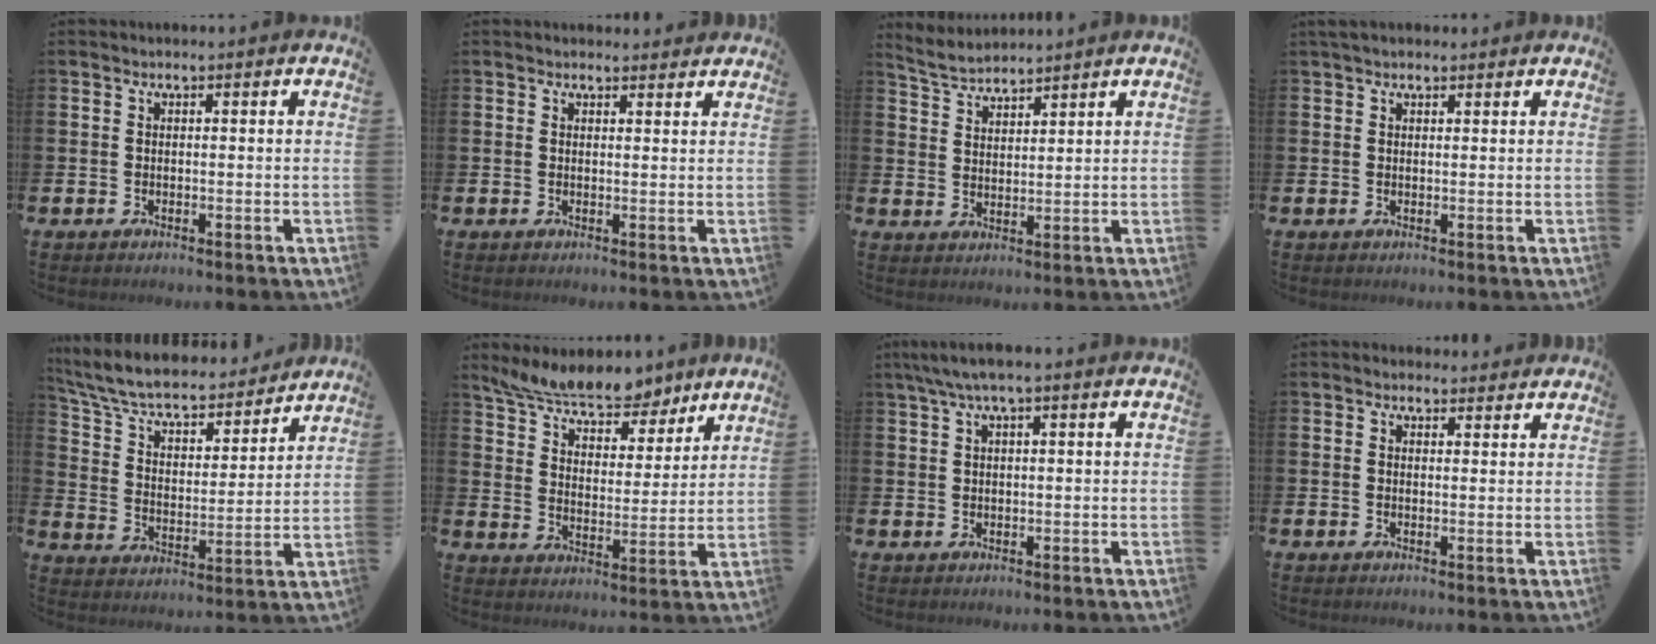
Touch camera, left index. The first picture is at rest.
{"total": 1.5, "force": [1.4, 0.5, 0.0], "torque": [0.008, -0.002, 0.025]}
{"total": 3.9, "force": [3.9, 0.2, 0.0], "torque": [-0.021, -0.016, 0.073]}
{"total": 1.8, "force": [1.5, 0.7, 0.6], "torque": [-0.004, 0.004, 0.025]}
{"total": 7.7, "force": [6.9, 2.2, 2.4], "torque": [-0.085, -0.049, 0.117]}
{"total": 7.6, "force": [7.1, 2.0, 1.8], "torque": [-0.067, -0.043, 0.126]}
{"total": 2.9, "force": [1.7, 0.3, 2.3], "torque": [-0.050, 0.005, 0.031]}
{"total": 1.6, "force": [1.5, 0.6, -0.1], "torque": [0.007, -0.003, 0.026]}